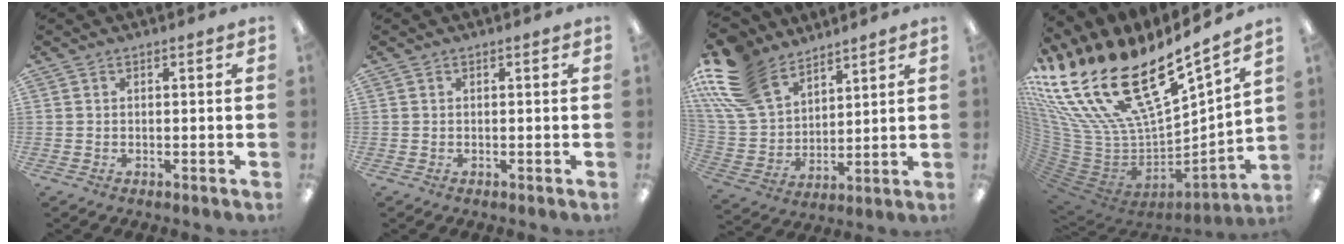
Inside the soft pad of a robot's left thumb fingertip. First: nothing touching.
{"total": 0.0}
{"total": 19.2, "force": [12.7, 11.1, 9.1], "torque": [-0.214, -0.055, 0.241]}
{"total": 27.1, "force": [15.0, 12.2, 19.0], "torque": [-0.338, -0.133, 0.309]}